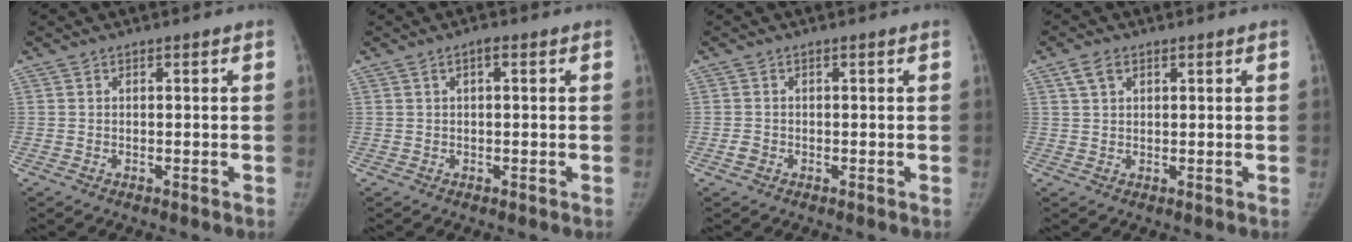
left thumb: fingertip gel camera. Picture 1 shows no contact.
{"total": 1.5, "force": [0.5, 0.5, 1.3], "torque": [-0.024, 0.005, 0.005]}
{"total": 1.2, "force": [-0.5, 1.0, 0.4], "torque": [-0.007, 0.002, -0.011]}
{"total": 2.9, "force": [1.5, 1.9, 1.6], "torque": [-0.029, 0.003, 0.030]}